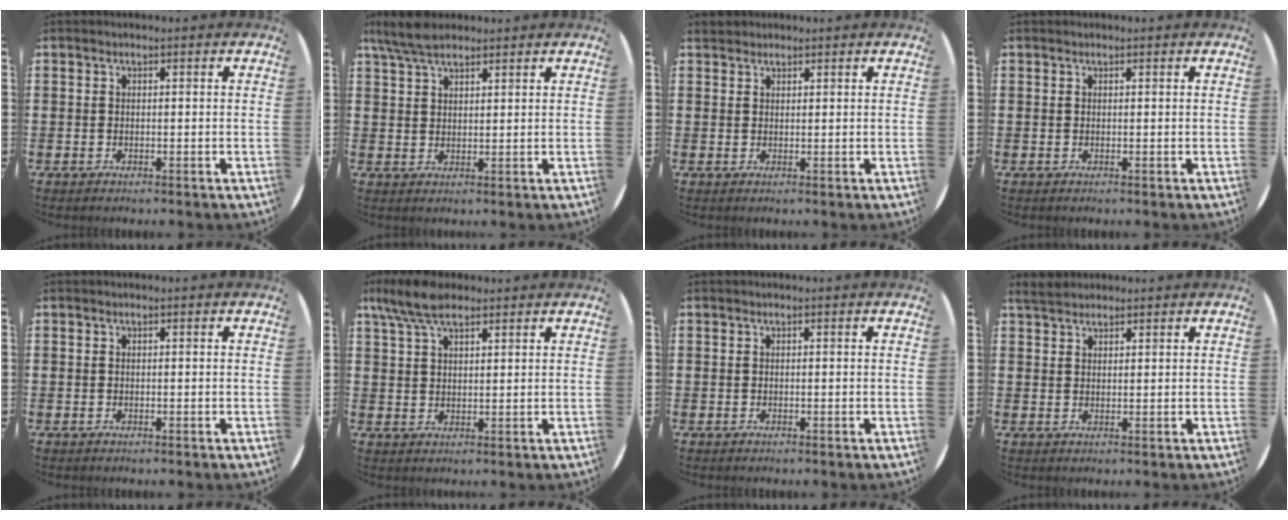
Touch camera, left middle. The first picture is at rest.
{"total": 5.1, "force": [4.2, 1.6, 2.5], "torque": [-0.058, 0.000, 0.078]}
{"total": 1.3, "force": [1.2, 0.4, -0.1], "torque": [0.007, 0.001, 0.022]}
{"total": 0.0}
{"total": 0.0}
{"total": 6.5, "force": [4.6, 2.6, 3.8], "torque": [-0.077, 0.000, 0.083]}
{"total": 0.0}
{"total": 2.3, "force": [2.1, 0.8, 0.5], "torque": [-0.006, 0.003, 0.040]}